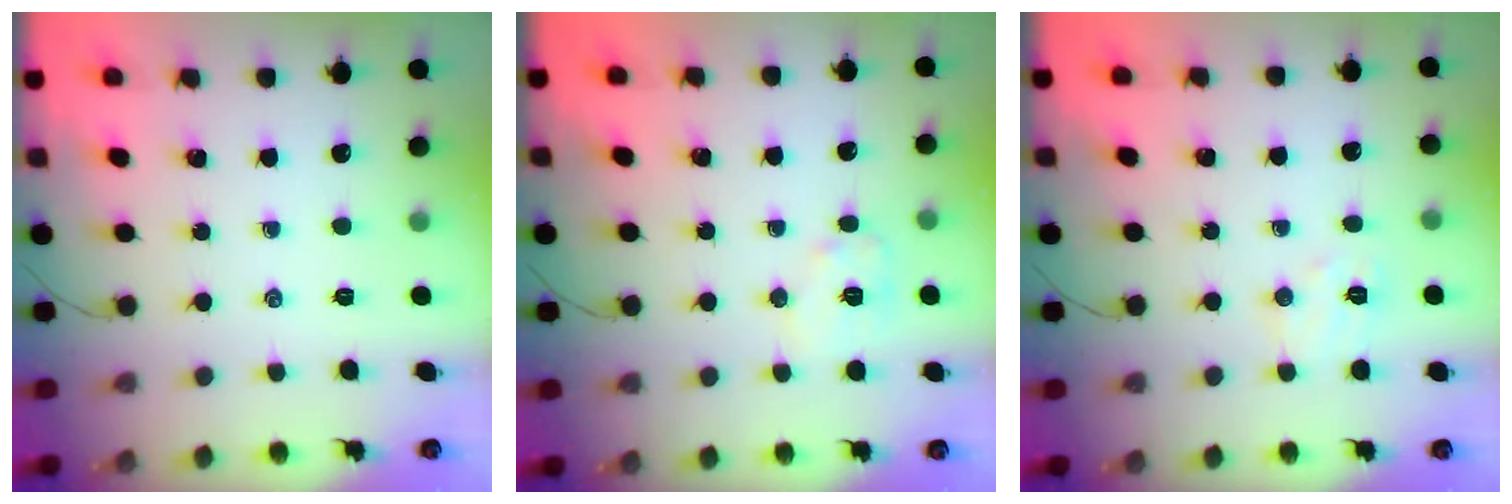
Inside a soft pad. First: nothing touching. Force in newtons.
{"total": 6.9, "press": 6.9, "slide": 0.3}
{"total": 6.0, "press": 5.9, "slide": 1.0}